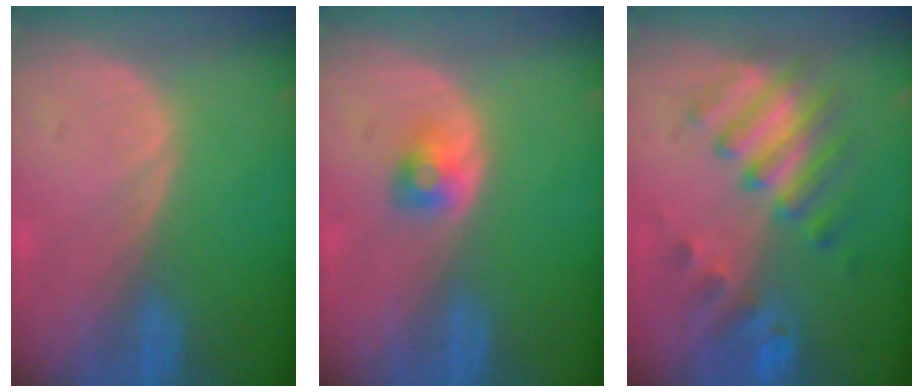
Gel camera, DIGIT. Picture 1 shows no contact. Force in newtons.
{"total": 2.4, "press": 2.2, "slide": 0.7}
{"total": 7.6, "press": 7.5, "slide": 1.4}